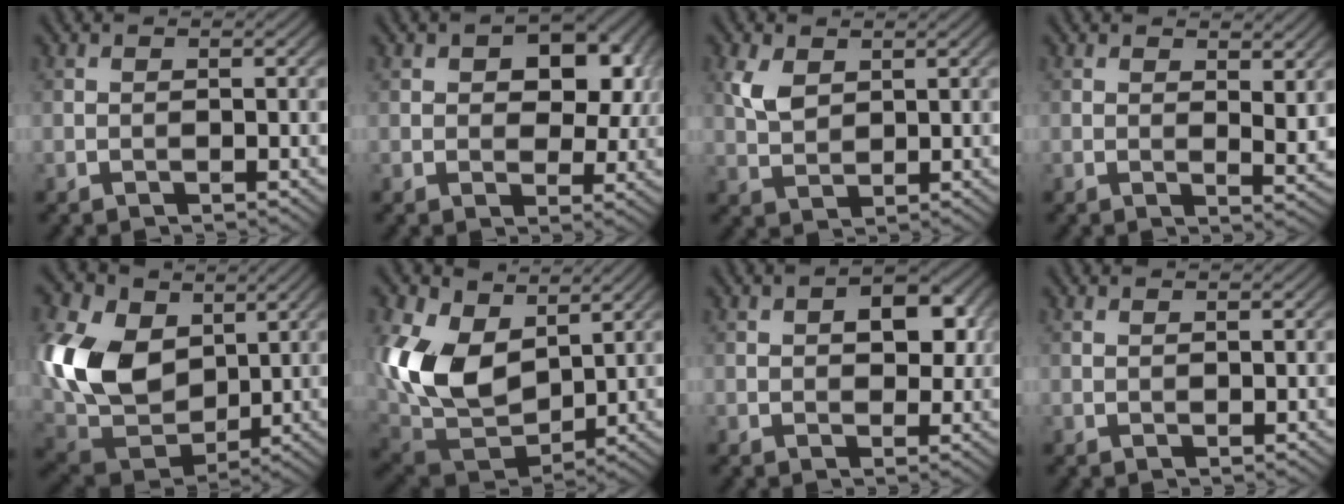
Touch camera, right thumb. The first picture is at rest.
{"total": 9.0, "force": [2.6, 5.7, 6.4], "torque": [-0.089, 0.000, 0.037]}
{"total": 3.8, "force": [1.7, 2.3, 2.4], "torque": [-0.064, 0.002, 0.035]}
{"total": 3.8, "force": [1.9, 1.5, 2.9], "torque": [-0.046, -0.009, 0.034]}
{"total": 14.6, "force": [3.6, 10.4, 9.6], "torque": [-0.253, 0.013, 0.065]}
{"total": 14.8, "force": [4.5, 9.7, 10.2], "torque": [-0.260, 0.002, 0.092]}
{"total": 6.1, "force": [1.8, 3.6, 4.5], "torque": [-0.066, 0.003, 0.025]}
{"total": 0.7, "force": [0.6, 0.0, 0.2], "torque": [-0.005, 0.001, 0.012]}